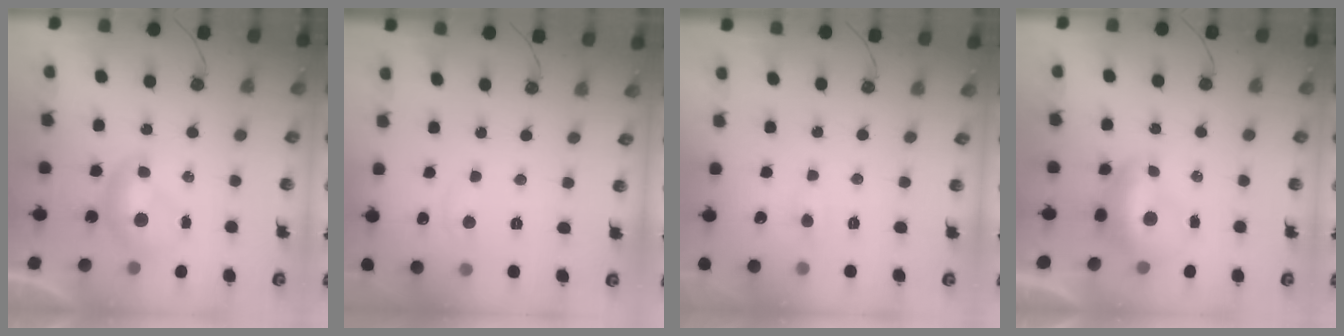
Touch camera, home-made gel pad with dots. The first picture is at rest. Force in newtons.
{"total": 1.3, "press": 1.3, "slide": 0.4}
{"total": 0.8, "press": 0.6, "slide": 0.5}
{"total": 1.8, "press": 1.6, "slide": 0.7}